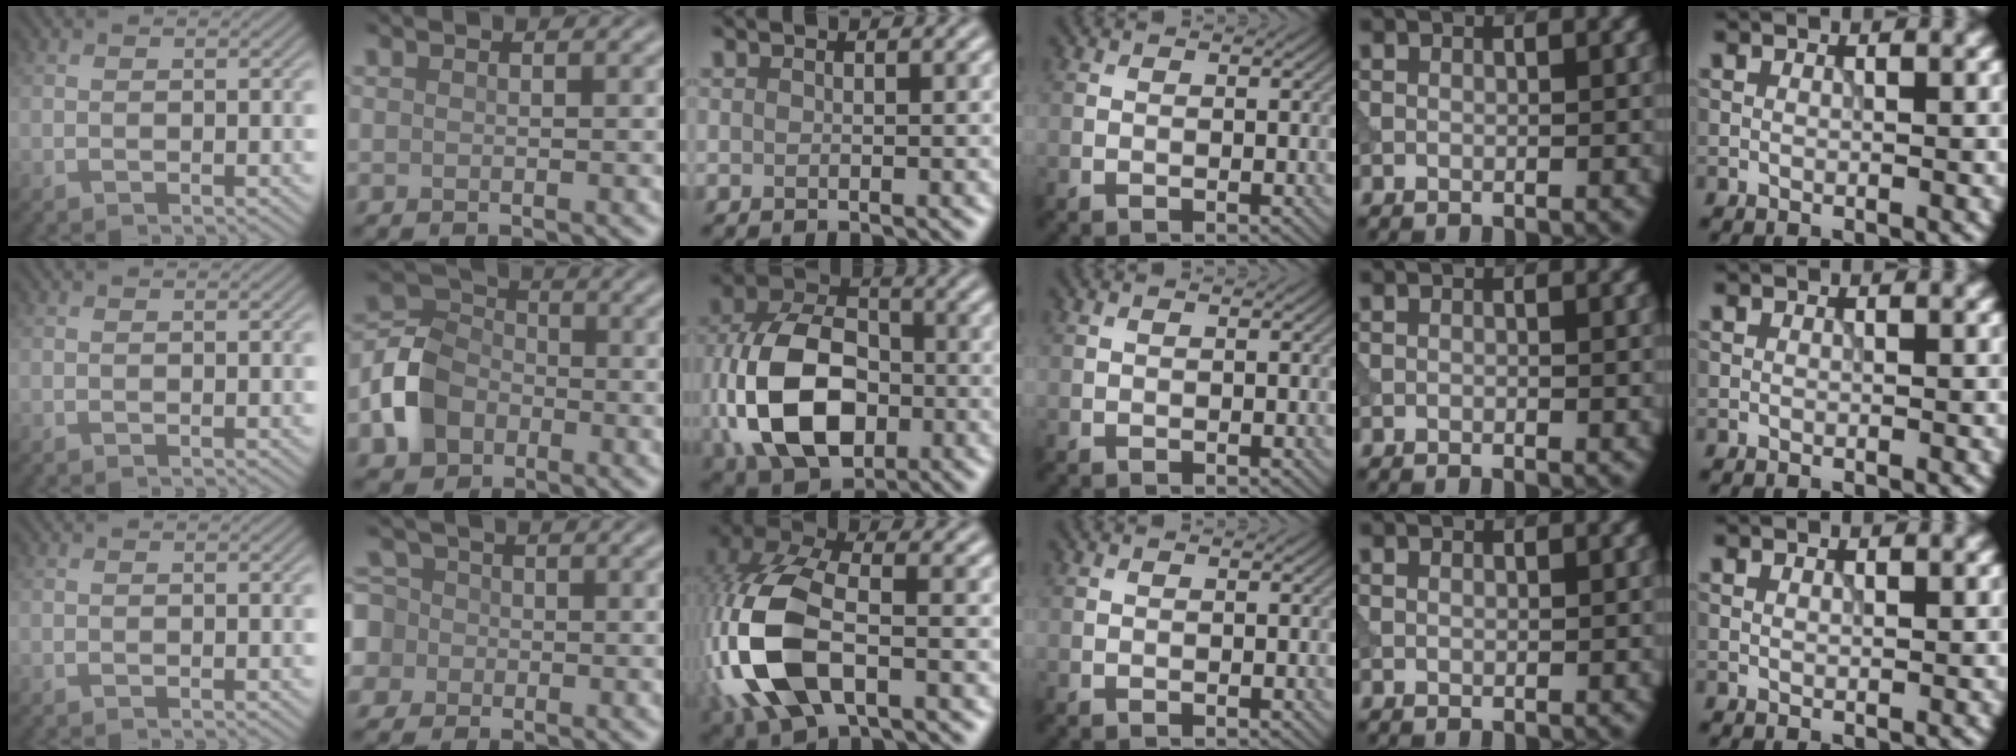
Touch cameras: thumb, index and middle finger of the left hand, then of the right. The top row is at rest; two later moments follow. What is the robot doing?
{"motion": "insert", "object": "power adapter"}